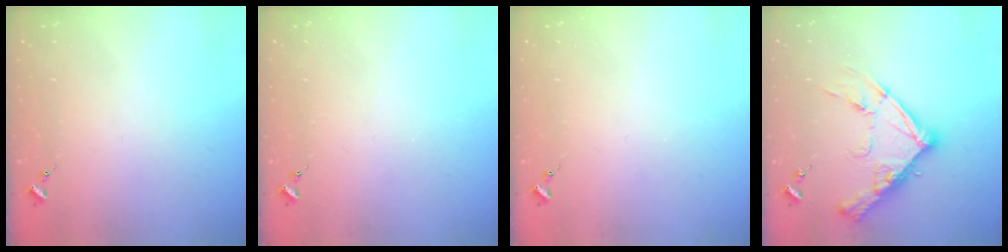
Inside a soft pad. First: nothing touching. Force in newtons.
{"total": 0.0}
{"total": 0.0}
{"total": 16.4, "press": 16.3, "slide": 1.4}